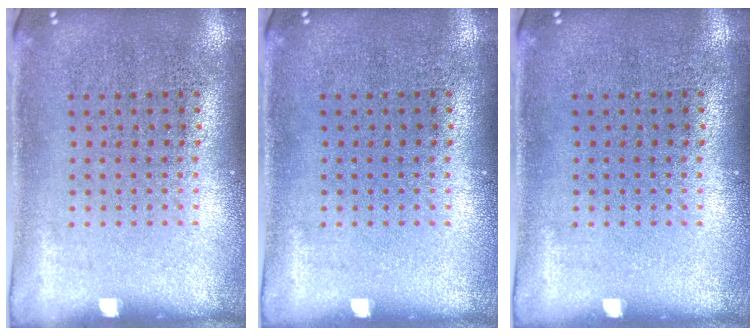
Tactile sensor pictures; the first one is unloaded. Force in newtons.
{"total": 0.0}
{"total": 0.0}